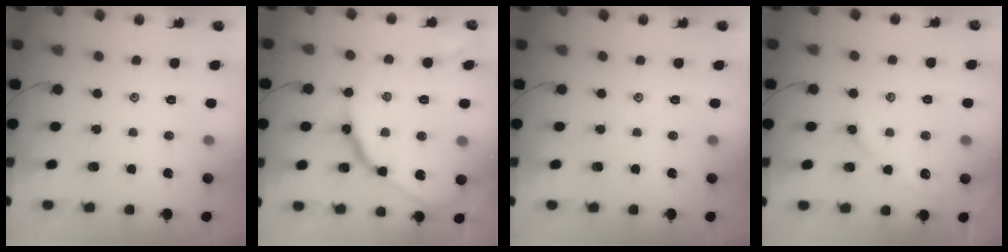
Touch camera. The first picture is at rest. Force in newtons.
{"total": 12.9, "press": 12.9, "slide": 0.4}
{"total": 0.0}
{"total": 2.4, "press": 2.4, "slide": 0.6}